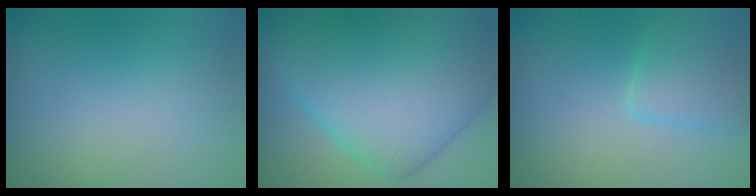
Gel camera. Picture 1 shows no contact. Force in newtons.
{"total": 12.4, "press": 12.4, "slide": 0.2}
{"total": 3.0, "press": 3.0, "slide": 0.2}